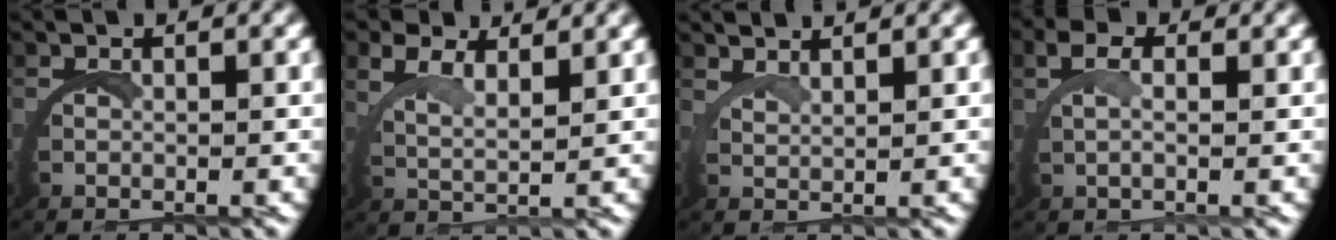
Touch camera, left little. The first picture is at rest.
{"total": 3.2, "force": [2.6, 0.2, 1.8], "torque": [-0.051, -0.009, 0.051]}
{"total": 3.0, "force": [2.8, -1.0, 0.2], "torque": [-0.010, 0.000, 0.052]}
{"total": 2.1, "force": [1.1, -0.2, 1.8], "torque": [-0.046, 0.002, 0.018]}